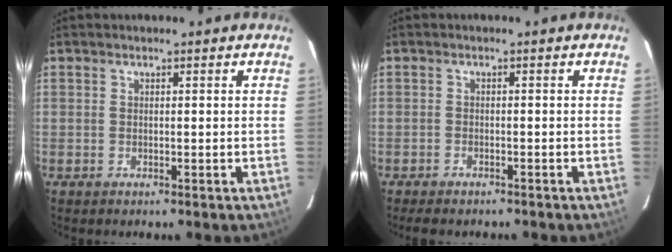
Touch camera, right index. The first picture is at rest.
{"total": 4.2, "force": [-3.6, 1.4, 1.6], "torque": [-0.041, -0.007, -0.053]}